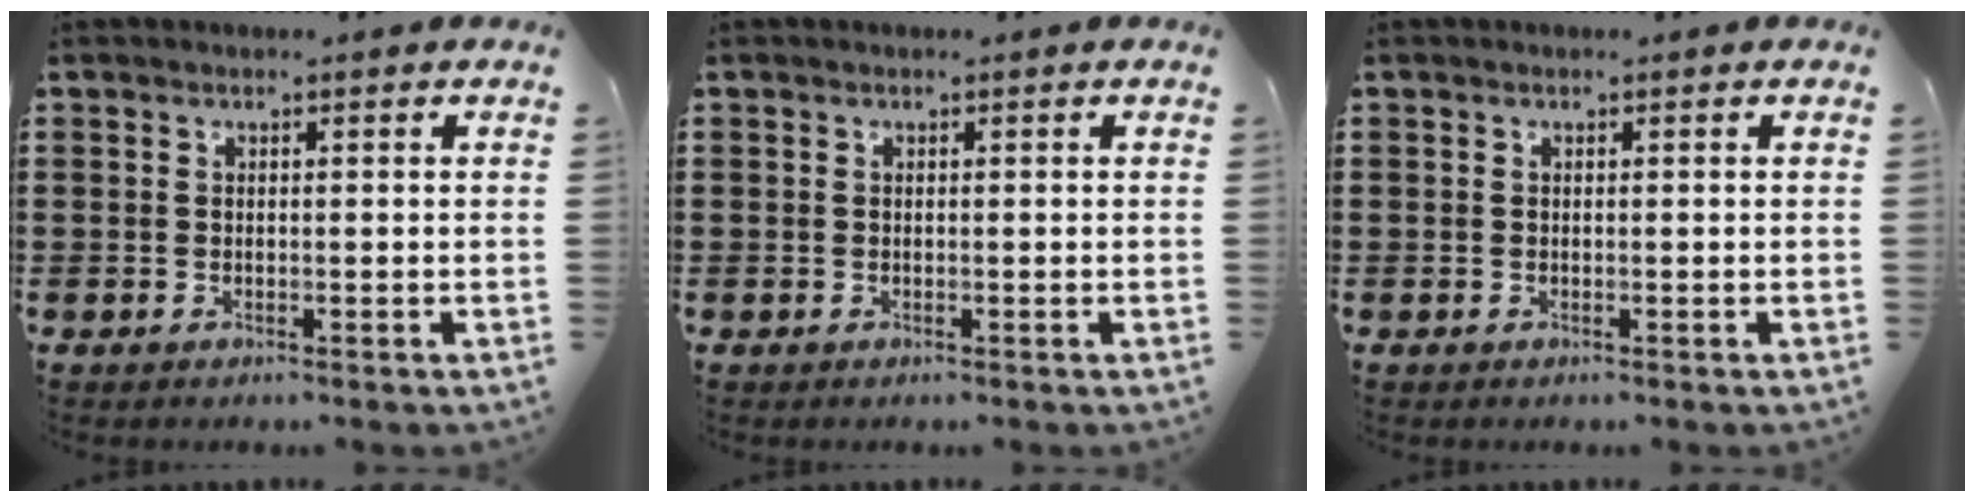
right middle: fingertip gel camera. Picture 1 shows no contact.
{"total": 0.0}
{"total": 0.0}